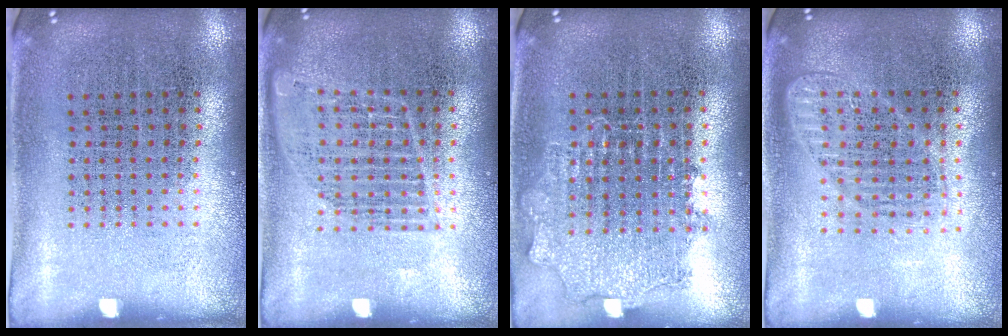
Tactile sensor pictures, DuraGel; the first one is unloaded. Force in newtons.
{"total": 1.1, "press": 1.1, "slide": 0.3}
{"total": 0.9, "press": 0.9, "slide": 0.2}
{"total": 1.5, "press": 1.3, "slide": 0.7}